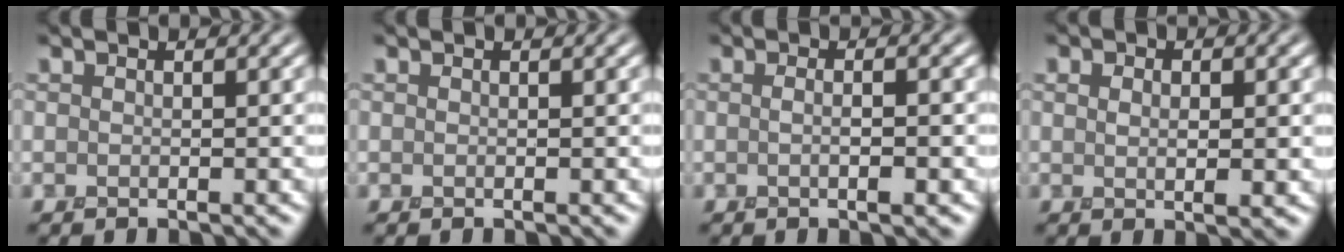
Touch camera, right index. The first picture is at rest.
{"total": 0.0}
{"total": 2.0, "force": [-0.3, 0.3, 2.0], "torque": [-0.026, -0.005, -0.004]}
{"total": 2.5, "force": [0.4, 1.3, 2.1], "torque": [-0.029, -0.004, 0.010]}